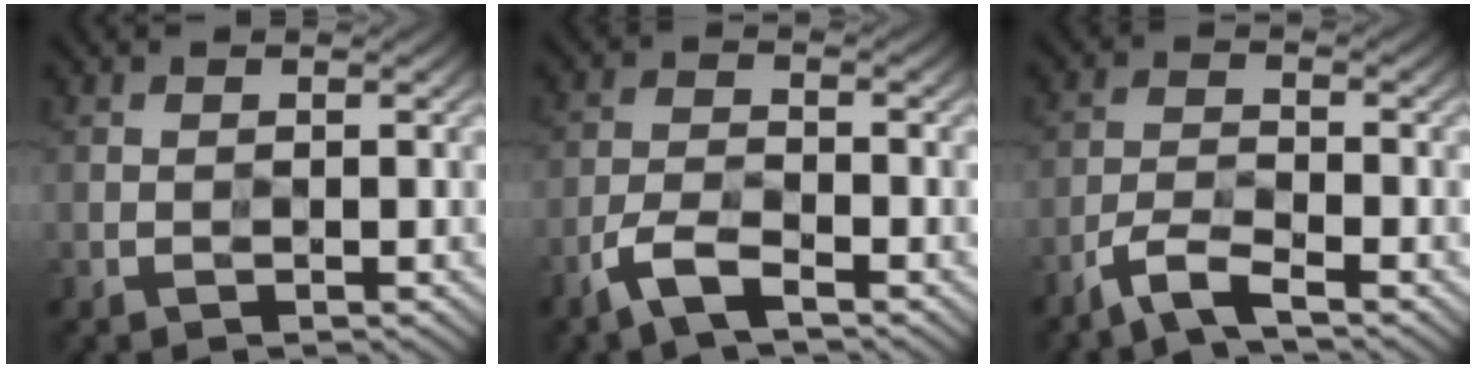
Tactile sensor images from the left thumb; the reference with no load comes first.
{"total": 4.5, "force": [-3.1, 1.2, 3.0], "torque": [-0.069, -0.002, -0.074]}
{"total": 4.2, "force": [-3.2, 0.6, 2.6], "torque": [-0.056, 0.001, -0.077]}